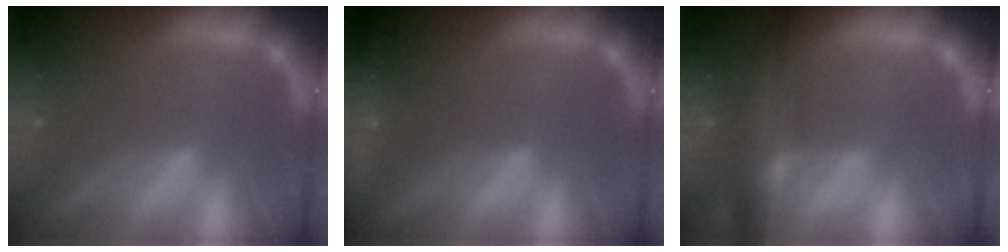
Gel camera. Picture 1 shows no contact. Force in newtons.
{"total": 4.0}
{"total": 7.0}